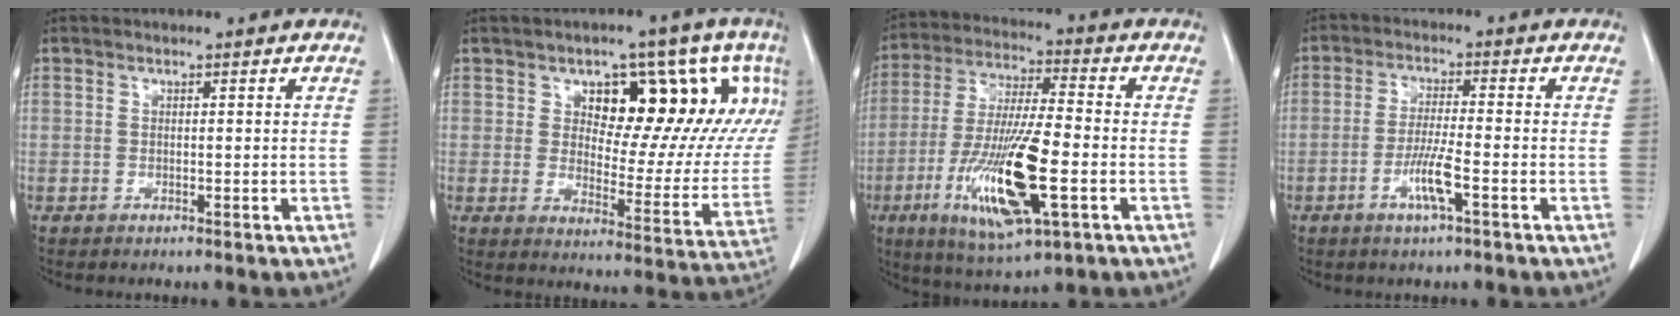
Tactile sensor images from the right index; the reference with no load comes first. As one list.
[{"total": 20.2, "force": [8.7, 9.5, 15.6], "torque": [-0.192, 0.024, 0.127]}, {"total": 16.9, "force": [-5.3, 2.8, 15.9], "torque": [-0.318, -0.023, -0.090]}, {"total": 5.7, "force": [-2.3, 0.1, 5.1], "torque": [-0.100, -0.007, -0.046]}]